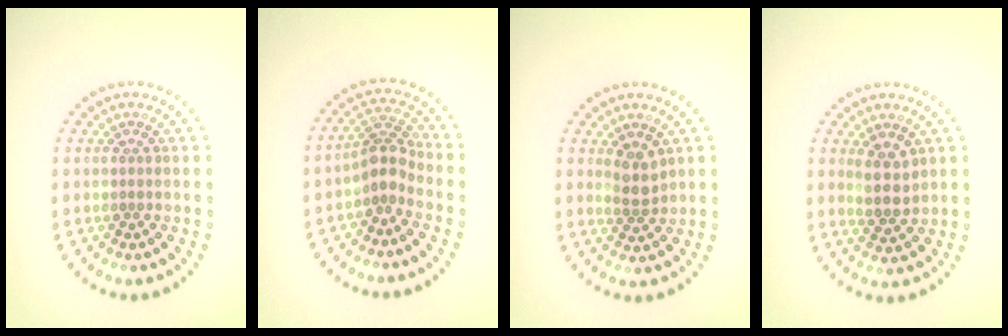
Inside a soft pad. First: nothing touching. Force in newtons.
{"total": 2.7, "press": 2.1, "slide": 1.7}
{"total": 2.0, "press": 1.7, "slide": 1.1}
{"total": 2.7, "press": 2.4, "slide": 1.3}